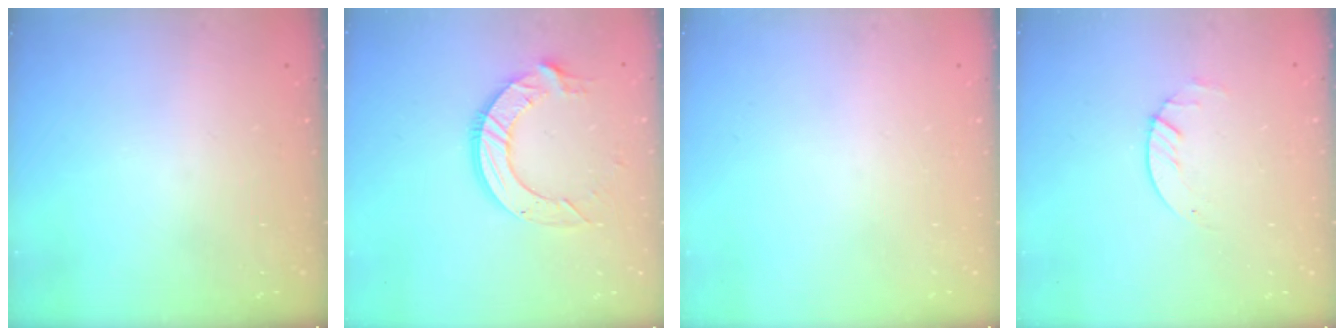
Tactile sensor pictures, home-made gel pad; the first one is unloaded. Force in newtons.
{"total": 11.3, "press": 11.2, "slide": 1.1}
{"total": 0.0}
{"total": 1.7, "press": 1.6, "slide": 0.2}